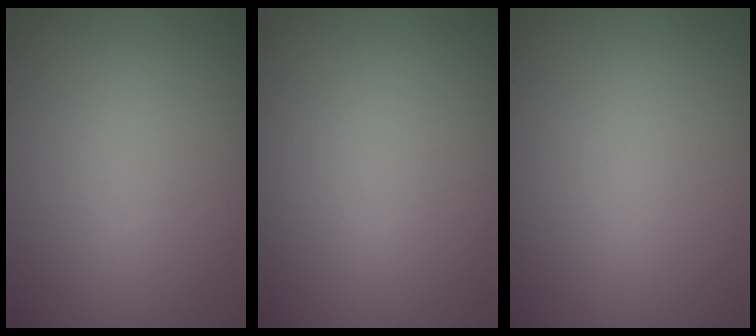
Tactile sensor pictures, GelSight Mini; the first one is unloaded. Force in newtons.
{"total": 0.0}
{"total": 0.0}